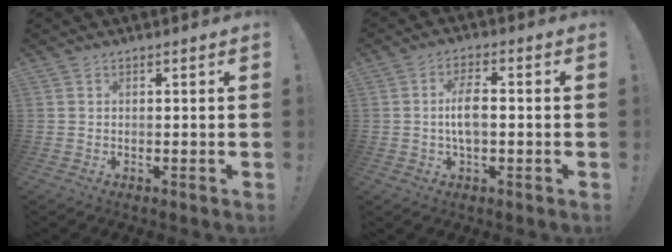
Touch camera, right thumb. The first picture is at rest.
{"total": 6.9, "force": [-0.6, 2.9, 6.3], "torque": [-0.136, 0.008, -0.013]}